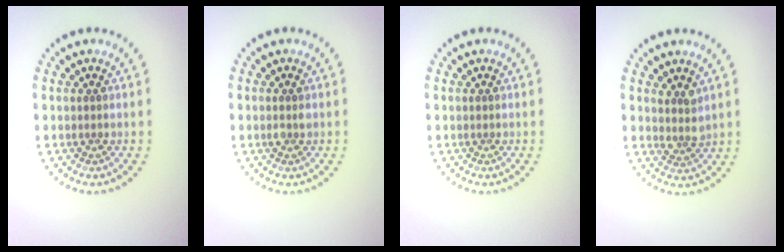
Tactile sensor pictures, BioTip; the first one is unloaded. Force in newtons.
{"total": 1.1, "press": 1.0, "slide": 0.4}
{"total": 0.0}
{"total": 1.9, "press": 1.5, "slide": 1.1}